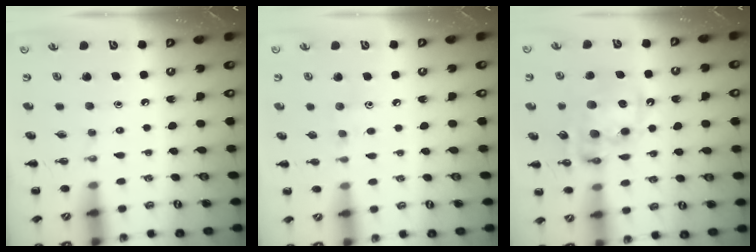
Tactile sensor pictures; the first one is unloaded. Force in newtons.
{"total": 4.2, "press": 4.0, "slide": 1.2}
{"total": 14.6, "press": 14.1, "slide": 3.6}